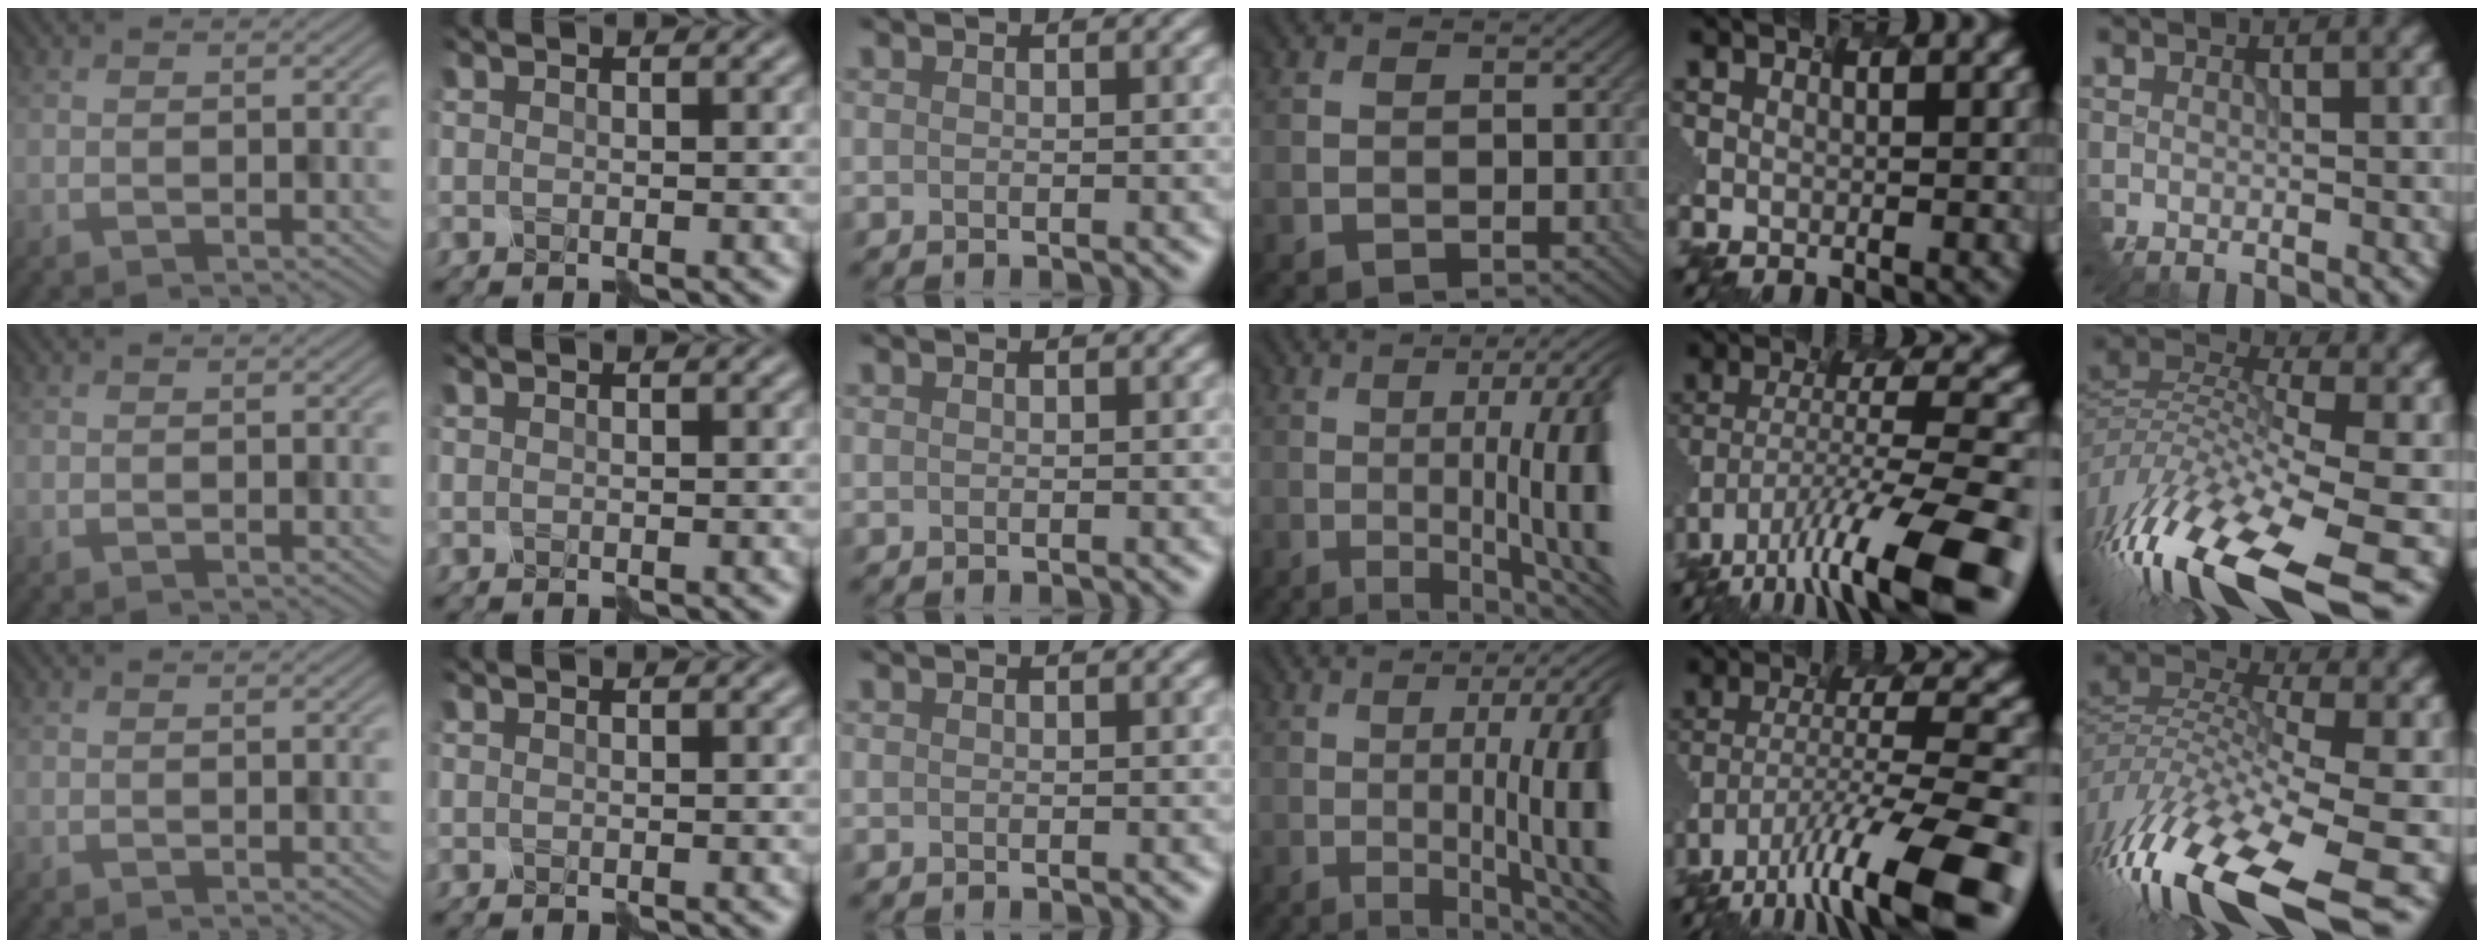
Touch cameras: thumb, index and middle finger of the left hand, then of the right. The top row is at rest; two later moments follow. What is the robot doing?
{"motion": "shake", "object": "plastic piggy bank"}